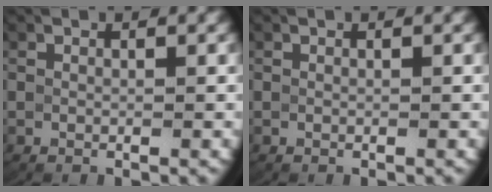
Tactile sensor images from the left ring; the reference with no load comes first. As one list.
[{"total": 0.7, "force": [0.0, -0.7, -0.3], "torque": [0.000, -0.010, 0.009]}]